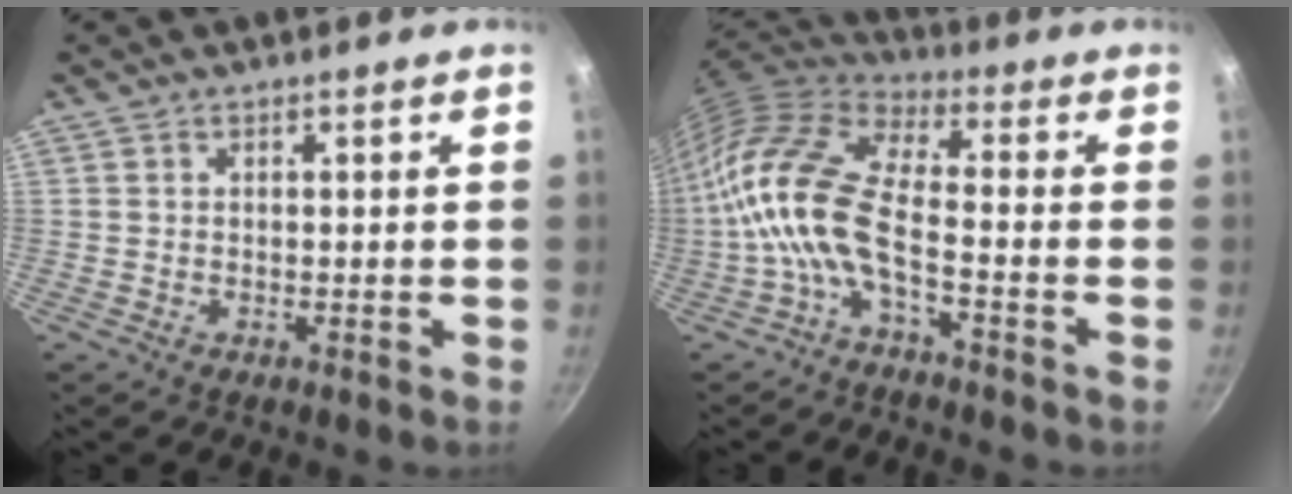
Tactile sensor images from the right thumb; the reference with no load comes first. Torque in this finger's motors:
{"motor_torque": [-0.36, 1.48, 1.97, -0.72, 0.61]}